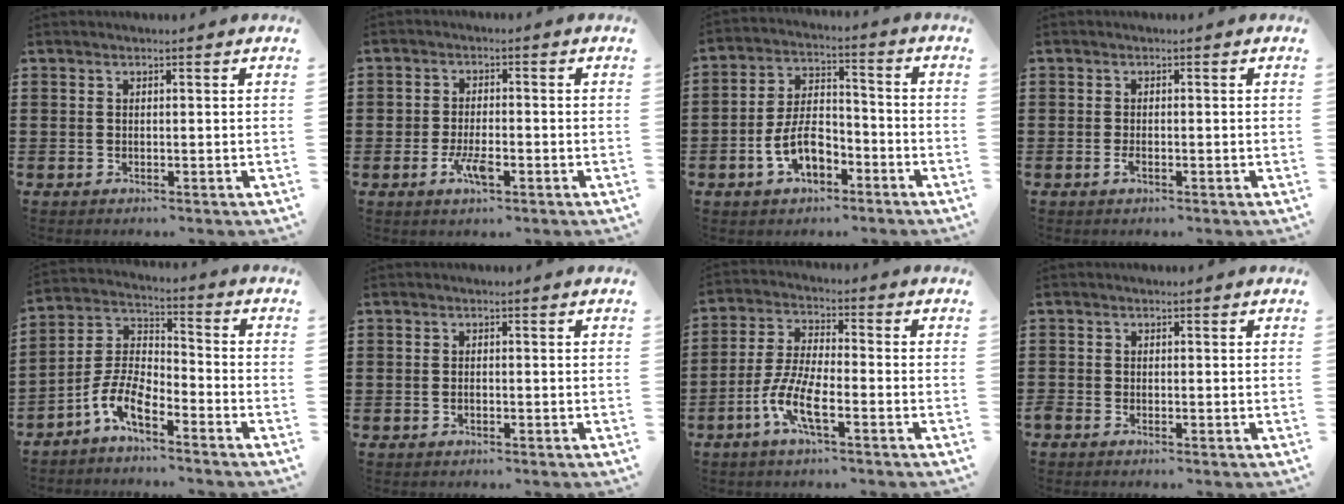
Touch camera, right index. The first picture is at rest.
{"total": 4.2, "force": [-1.9, 1.5, 3.4], "torque": [-0.076, -0.003, -0.038]}
{"total": 8.2, "force": [-3.8, 4.5, 5.8], "torque": [-0.129, 0.007, -0.076]}
{"total": 1.4, "force": [-0.7, 0.4, 1.1], "torque": [-0.030, -0.005, -0.015]}
{"total": 7.6, "force": [-5.3, 2.6, 4.9], "torque": [-0.128, -0.013, -0.111]}
{"total": 0.7, "force": [-0.4, 0.3, 0.5], "torque": [-0.011, -0.004, -0.007]}
{"total": 7.8, "force": [-3.9, 1.9, 6.5], "torque": [-0.169, -0.018, -0.084]}
{"total": 0.7, "force": [-0.7, 0.2, 0.2], "torque": [-0.006, -0.002, -0.013]}